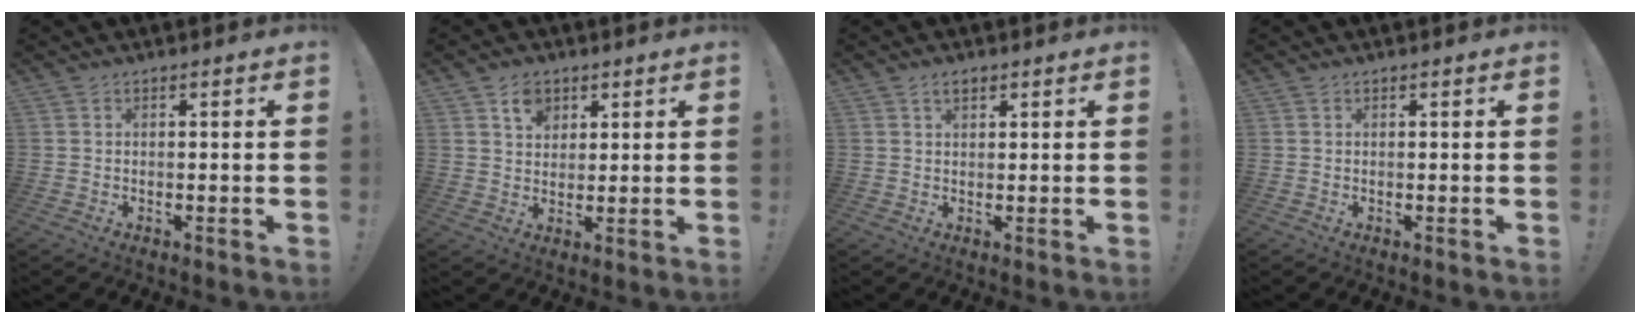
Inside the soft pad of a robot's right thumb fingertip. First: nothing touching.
{"total": 5.9, "force": [3.3, 4.4, 2.3], "torque": [-0.027, -0.011, 0.057]}
{"total": 2.5, "force": [1.5, 1.4, 1.5], "torque": [-0.020, -0.003, 0.026]}
{"total": 0.0}